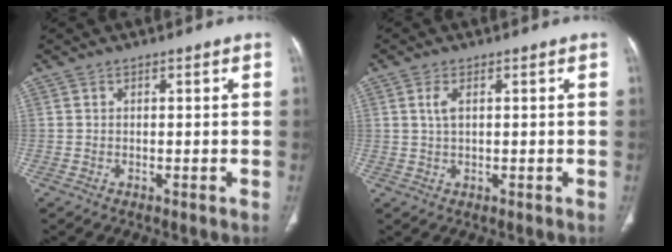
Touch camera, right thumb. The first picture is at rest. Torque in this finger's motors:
{"motor_torque": [-0.44, -0.33, 0.06, -0.10, 0.08]}